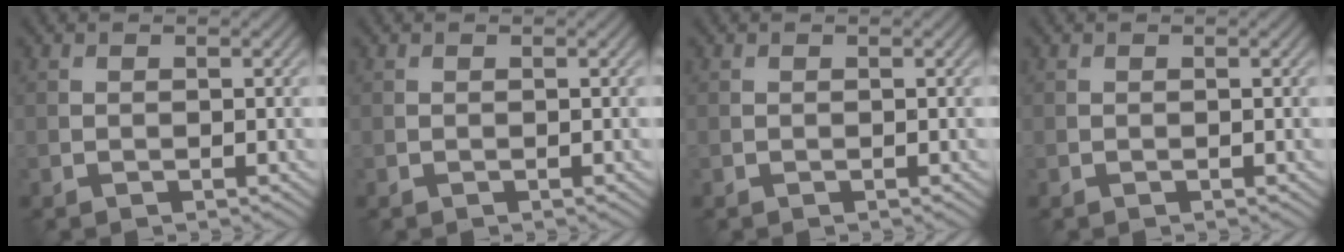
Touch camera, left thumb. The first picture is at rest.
{"total": 0.0}
{"total": 0.0}
{"total": 0.0}